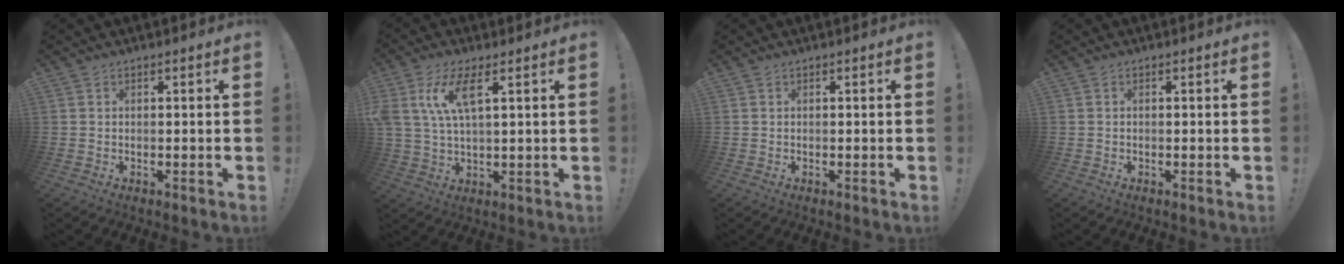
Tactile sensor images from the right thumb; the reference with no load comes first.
{"total": 10.1, "force": [4.4, 3.8, 8.3], "torque": [-0.165, -0.005, 0.082]}
{"total": 0.0}
{"total": 0.0}